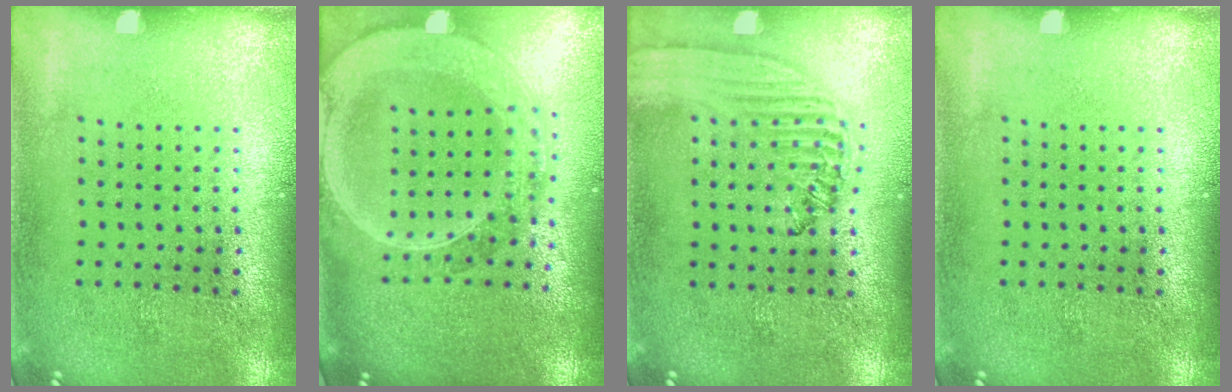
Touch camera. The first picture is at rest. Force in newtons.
{"total": 2.8, "press": 2.4, "slide": 1.4}
{"total": 1.5, "press": 1.4, "slide": 0.6}
{"total": 0.0}